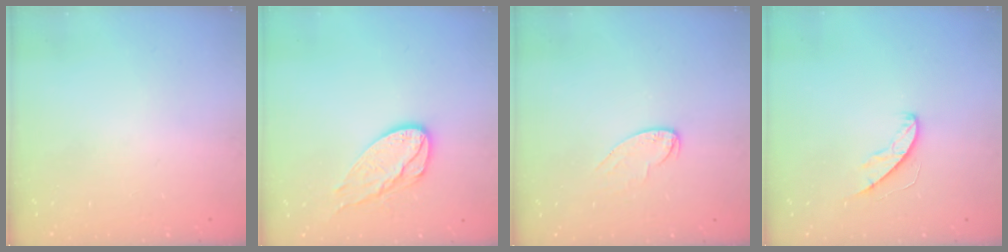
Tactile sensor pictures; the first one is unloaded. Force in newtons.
{"total": 10.9, "press": 10.9, "slide": 0.5}
{"total": 6.5, "press": 6.5, "slide": 0.3}
{"total": 5.8, "press": 5.8, "slide": 0.4}